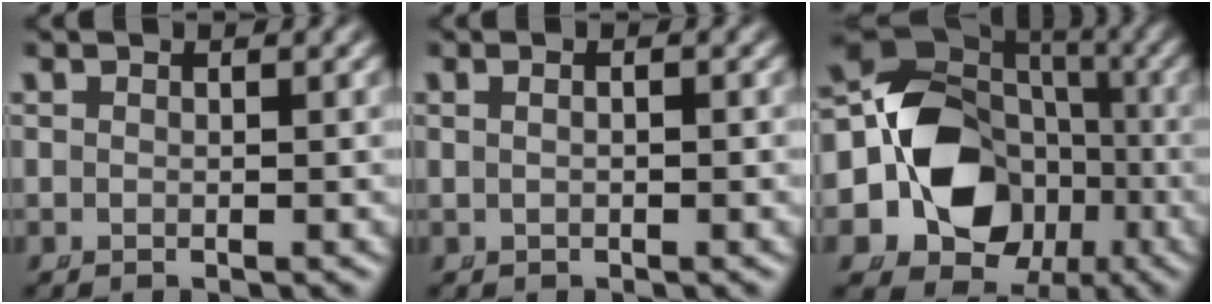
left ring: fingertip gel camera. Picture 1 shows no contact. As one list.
[{"total": 0.7, "force": [-0.2, 0.0, 0.7], "torque": [-0.012, 0.001, -0.003]}, {"total": 16.1, "force": [-3.0, 13.3, 8.6], "torque": [-0.145, -0.039, -0.042]}]